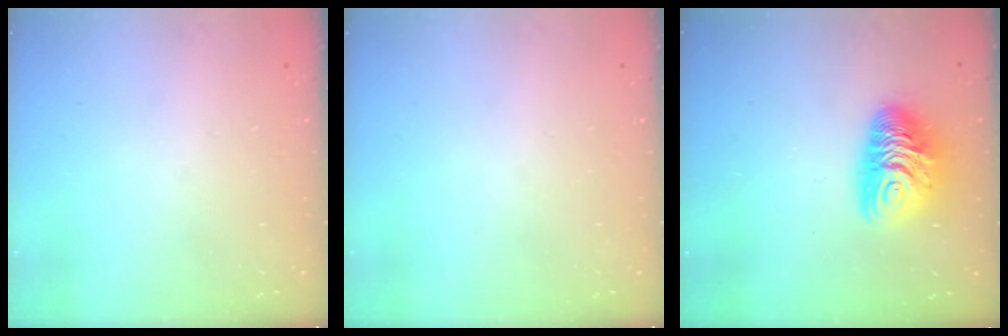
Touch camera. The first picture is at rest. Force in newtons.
{"total": 0.0}
{"total": 11.0, "press": 11.0, "slide": 0.9}